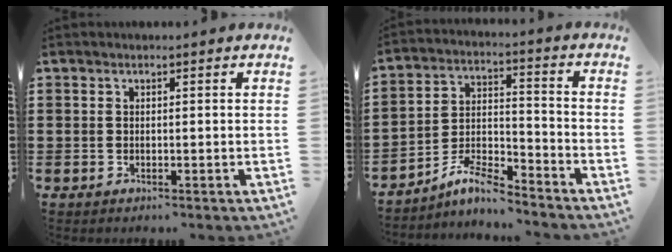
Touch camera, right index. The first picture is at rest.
{"total": 7.3, "force": [-6.2, 1.6, 3.4], "torque": [-0.073, -0.001, -0.119]}